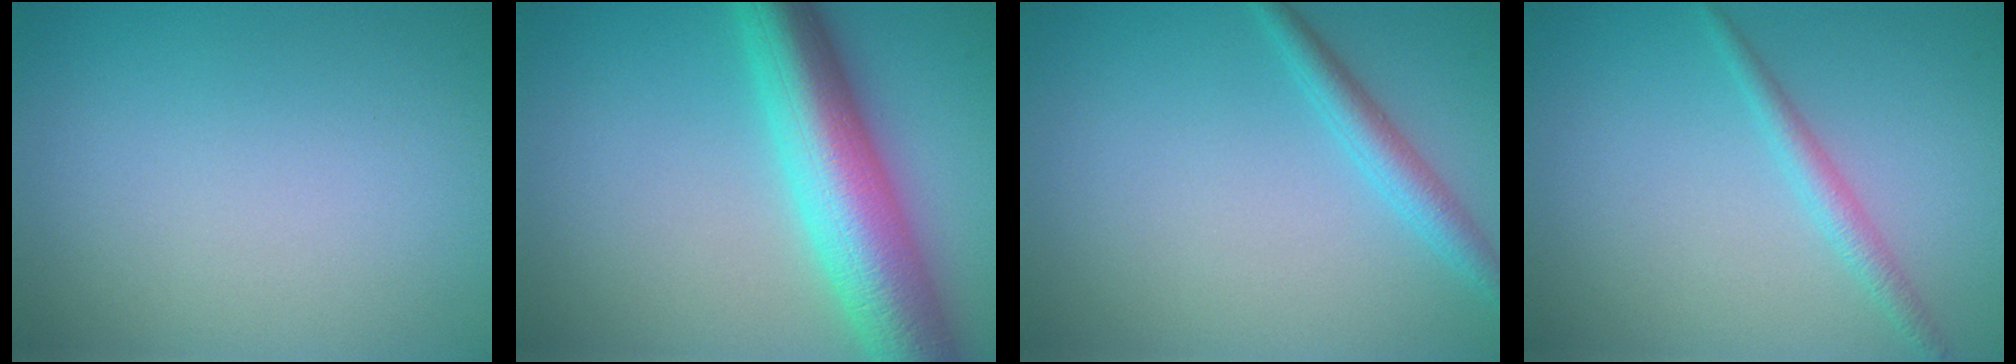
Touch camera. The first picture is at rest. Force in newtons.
{"total": 9.6, "press": 9.6, "slide": 0.1}
{"total": 2.4, "press": 2.4, "slide": 0.1}
{"total": 1.7, "press": 1.7, "slide": 0.0}